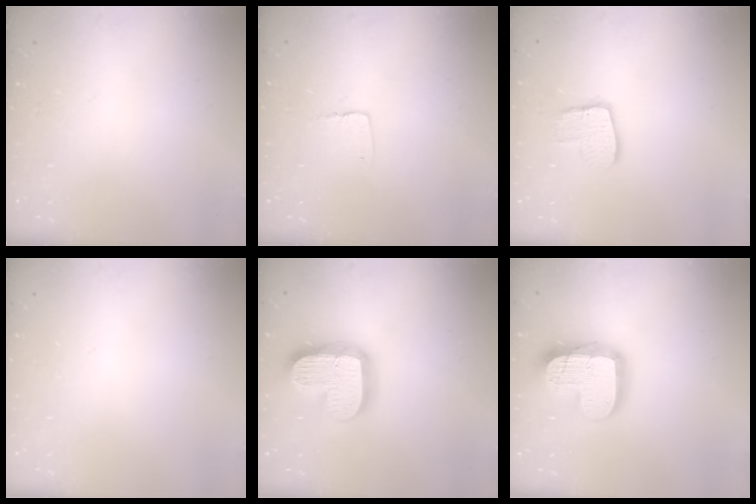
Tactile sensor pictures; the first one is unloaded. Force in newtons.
{"total": 3.6, "press": 3.6, "slide": 0.3}
{"total": 10.1, "press": 10.0, "slide": 0.7}
{"total": 0.0}
{"total": 19.2, "press": 19.1, "slide": 1.4}
{"total": 18.1, "press": 18.0, "slide": 1.5}